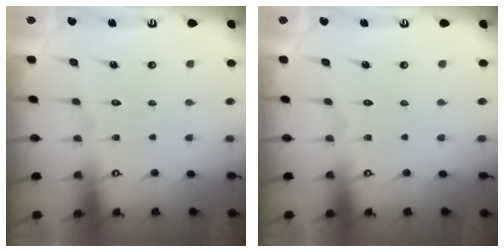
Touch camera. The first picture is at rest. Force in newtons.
{"total": 0.0}